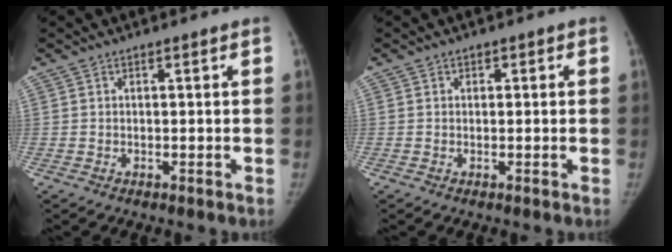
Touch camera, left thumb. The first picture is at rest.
{"total": 0.9, "force": [0.2, 0.9, 0.2], "torque": [0.011, 0.003, -0.002]}